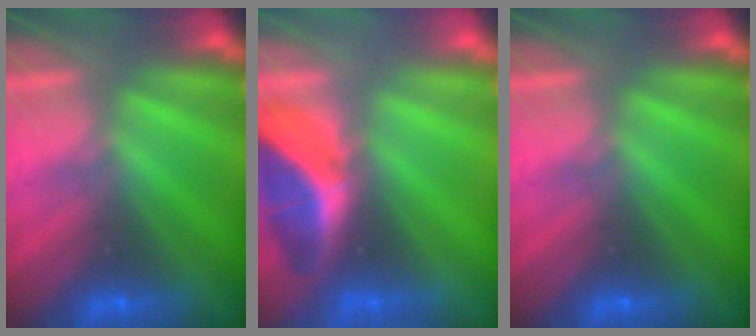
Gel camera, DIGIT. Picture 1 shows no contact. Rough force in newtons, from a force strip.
{"total": 2.1}
{"total": 0.0}